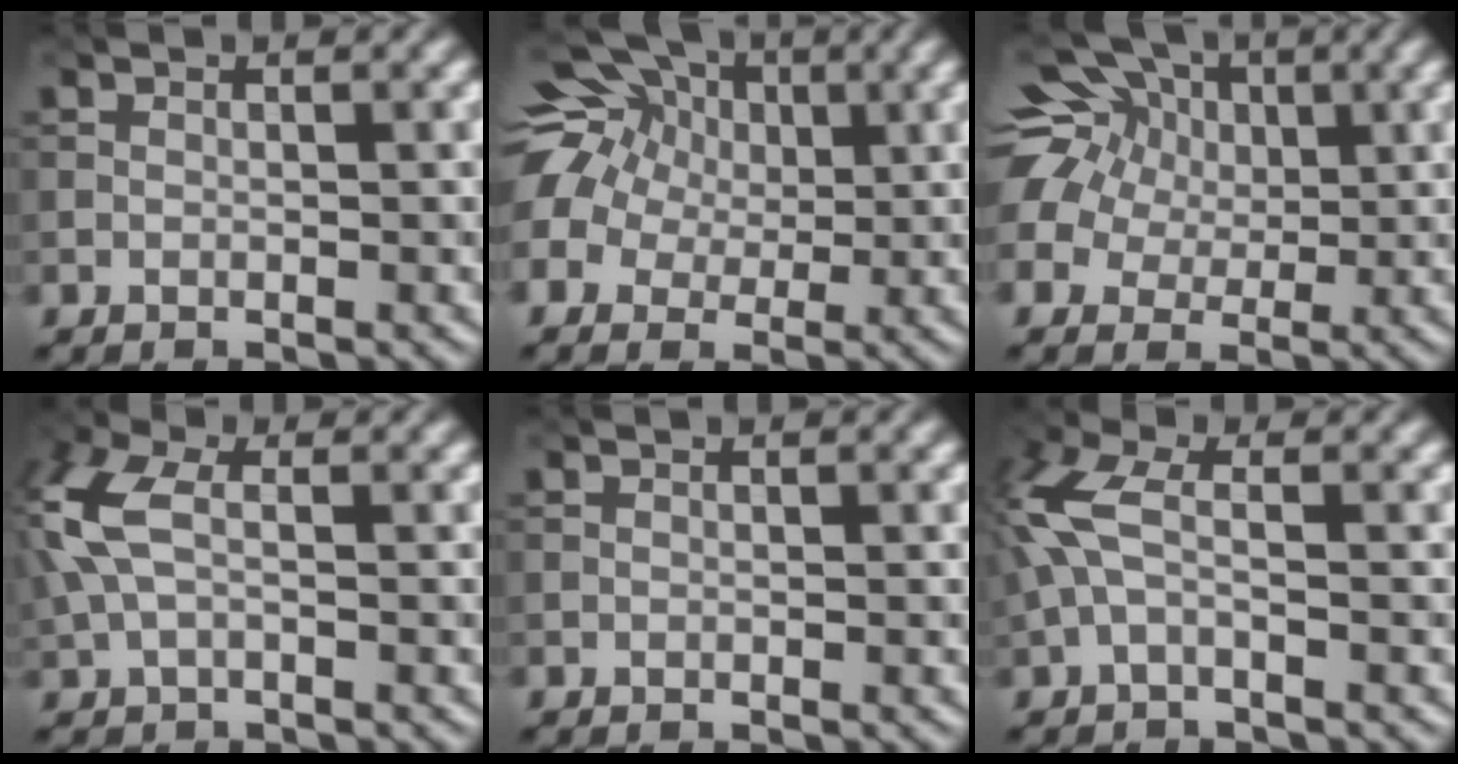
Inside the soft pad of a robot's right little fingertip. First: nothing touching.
{"total": 13.5, "force": [4.8, 10.6, 6.8], "torque": [-0.164, 0.047, 0.054]}
{"total": 12.5, "force": [5.7, 8.6, 6.9], "torque": [-0.149, 0.048, 0.054]}
{"total": 5.5, "force": [0.7, 3.2, 4.5], "torque": [-0.129, 0.014, 0.003]}
{"total": 0.0}
{"total": 4.5, "force": [-0.2, 2.0, 4.0], "torque": [-0.114, 0.015, -0.016]}